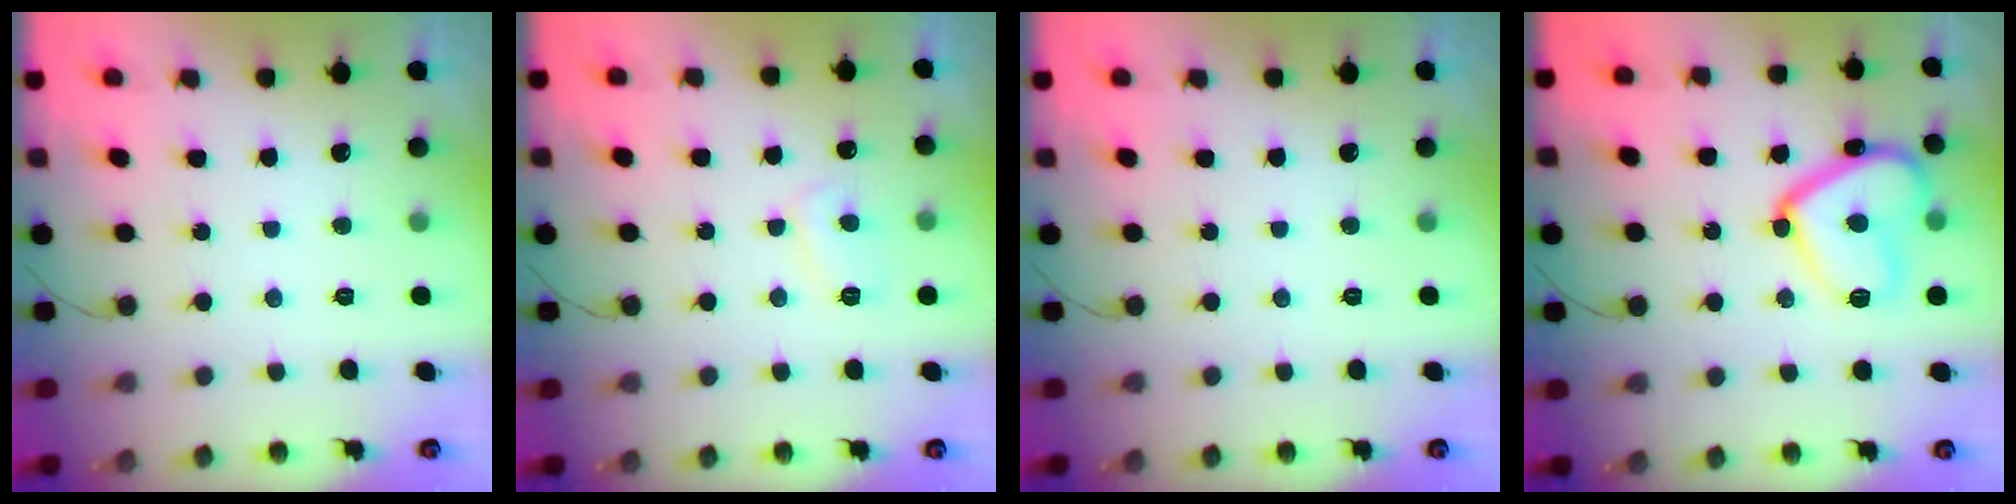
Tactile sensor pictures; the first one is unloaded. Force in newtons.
{"total": 5.7, "press": 5.7, "slide": 0.3}
{"total": 0.0}
{"total": 16.1, "press": 16.0, "slide": 1.5}